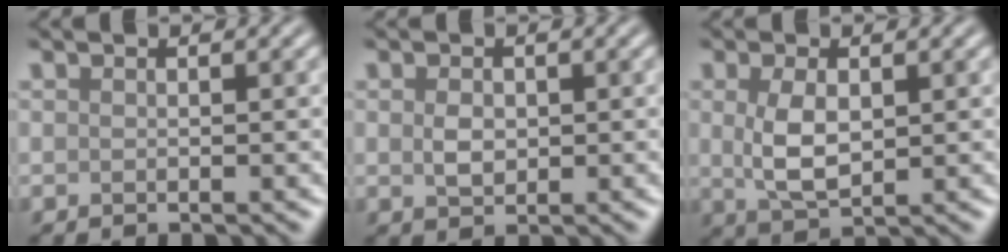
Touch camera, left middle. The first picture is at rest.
{"total": 1.9, "force": [0.1, 1.3, 1.3], "torque": [-0.027, -0.001, 0.003]}
{"total": 3.8, "force": [0.5, 2.0, 3.3], "torque": [-0.075, -0.002, 0.014]}